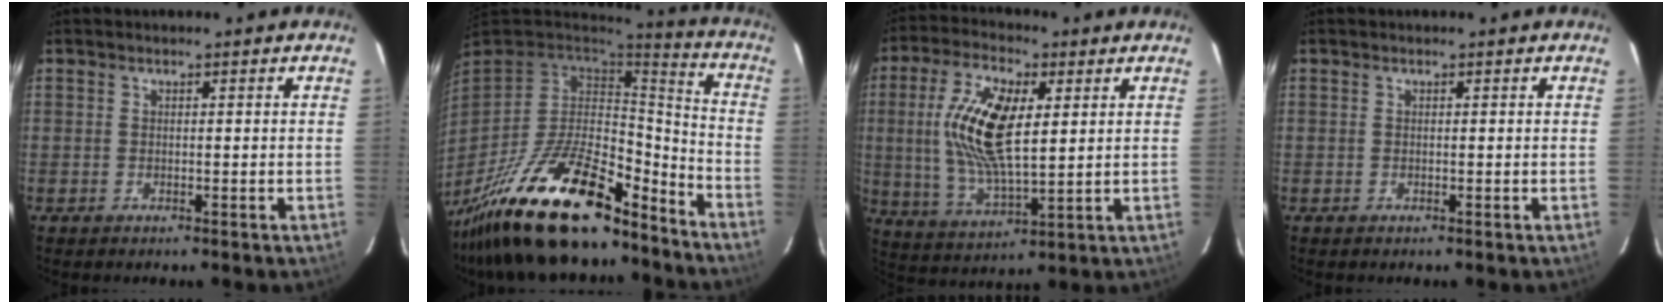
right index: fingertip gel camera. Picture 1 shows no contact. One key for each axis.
{"total": 28.1, "fx": -20.0, "fy": 9.9, "fz": 17.1, "tx": -0.328, "ty": -0.025, "tz": -0.319}
{"total": 15.0, "fx": 2.9, "fy": 6.1, "fz": 13.4, "tx": -0.266, "ty": 0.006, "tz": 0.059}
{"total": 0.0}